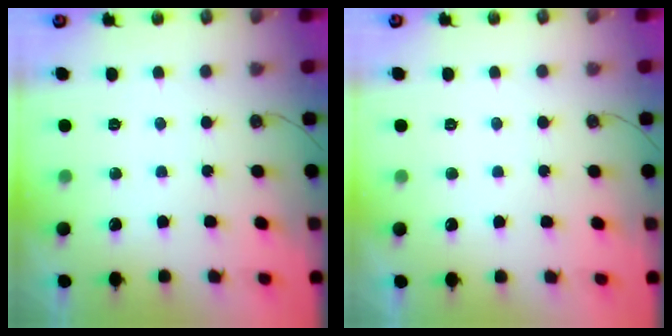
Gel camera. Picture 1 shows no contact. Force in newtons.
{"total": 0.0}